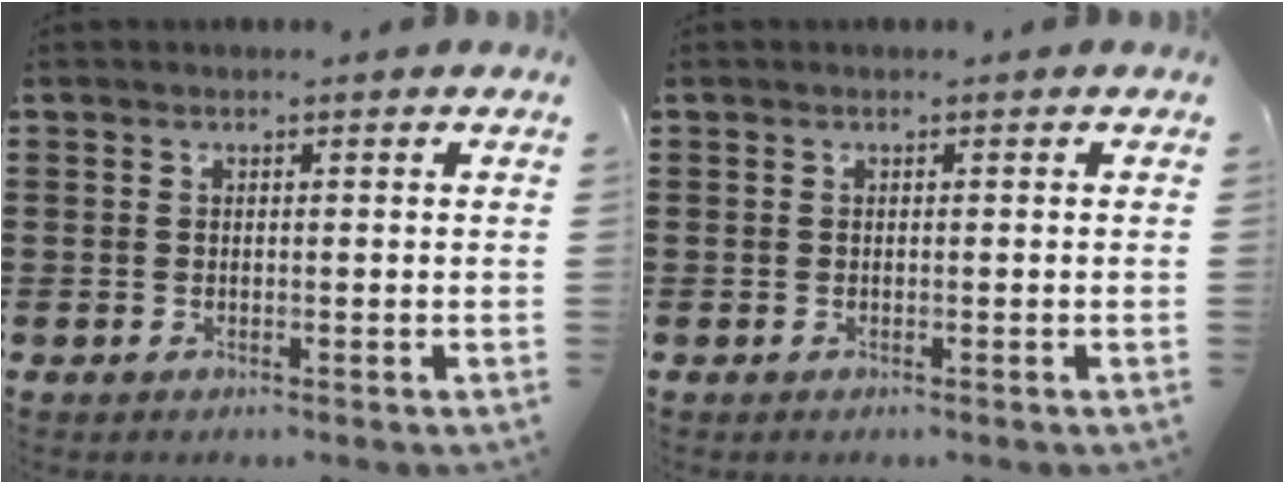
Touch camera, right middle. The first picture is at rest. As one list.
[{"total": 0.0}]